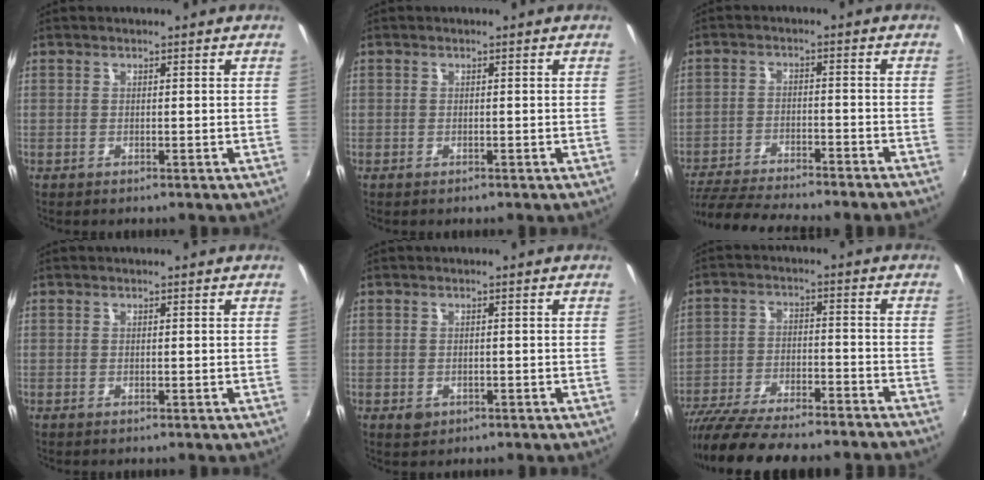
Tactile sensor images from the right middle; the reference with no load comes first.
{"total": 0.8, "force": [-0.5, 0.6, 0.1], "torque": [-0.004, 0.000, -0.007]}
{"total": 16.3, "force": [-14.4, 1.8, 7.5], "torque": [-0.157, -0.027, -0.218]}
{"total": 0.0}
{"total": 2.0, "force": [-0.8, 1.6, 0.8], "torque": [-0.014, -0.003, -0.009]}
{"total": 21.3, "force": [-18.7, 2.9, 9.8], "torque": [-0.192, -0.046, -0.285]}